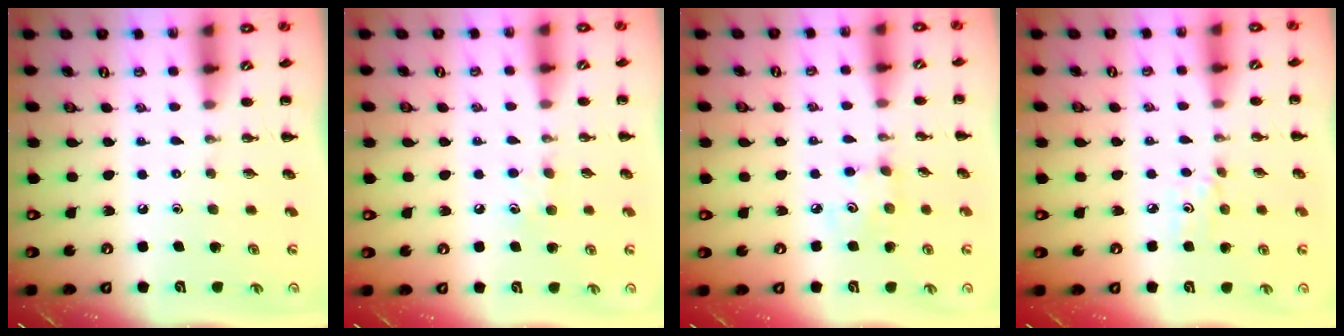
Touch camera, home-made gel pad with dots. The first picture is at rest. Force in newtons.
{"total": 5.6, "press": 5.5, "slide": 1.4}
{"total": 4.2, "press": 4.1, "slide": 0.9}
{"total": 4.0, "press": 3.7, "slide": 1.6}